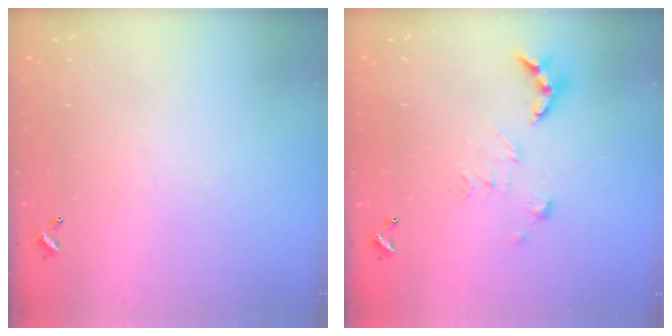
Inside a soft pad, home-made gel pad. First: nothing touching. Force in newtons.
{"total": 2.7, "press": 2.2, "slide": 1.5}